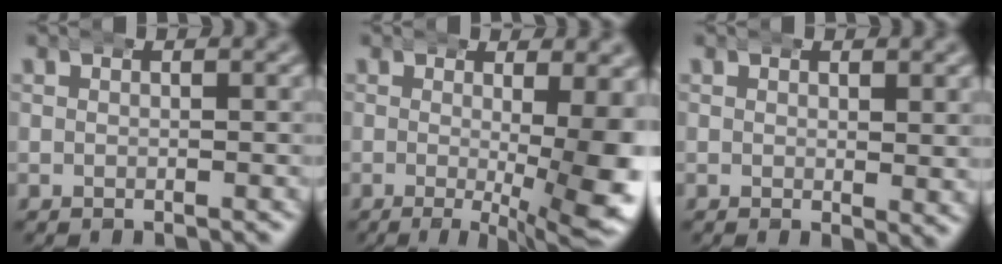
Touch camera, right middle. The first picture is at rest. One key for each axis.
{"total": 9.6, "fx": -3.6, "fy": 2.9, "fz": 8.4, "tx": -0.097, "ty": -0.014, "tz": -0.053}
{"total": 1.1, "fx": 0.4, "fy": 0.3, "fz": 1.0, "tx": -0.011, "ty": -0.005, "tz": 0.008}